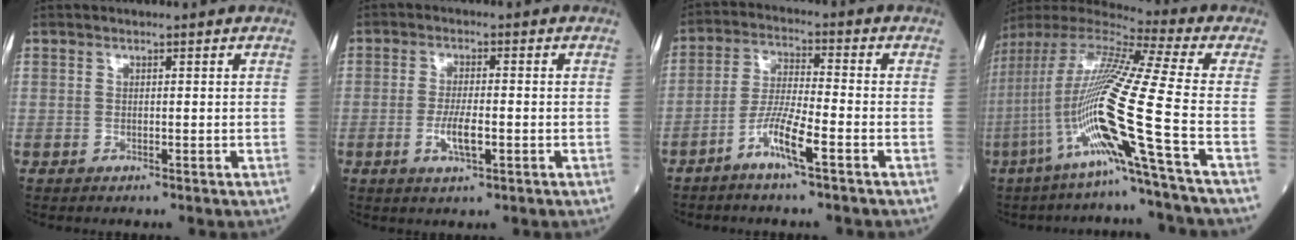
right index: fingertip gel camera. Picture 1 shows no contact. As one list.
[{"total": 4.4, "force": [-1.4, 0.9, 4.1], "torque": [-0.082, -0.003, -0.024]}, {"total": 6.8, "force": [-3.9, 0.2, 5.6], "torque": [-0.114, 0.001, -0.078]}, {"total": 21.1, "force": [-7.7, -2.3, 19.5], "torque": [-0.413, -0.023, -0.161]}]